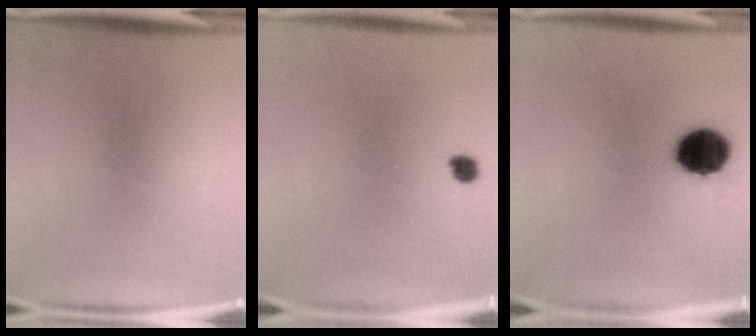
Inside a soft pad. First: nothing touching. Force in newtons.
{"total": 1.8}
{"total": 12.3}